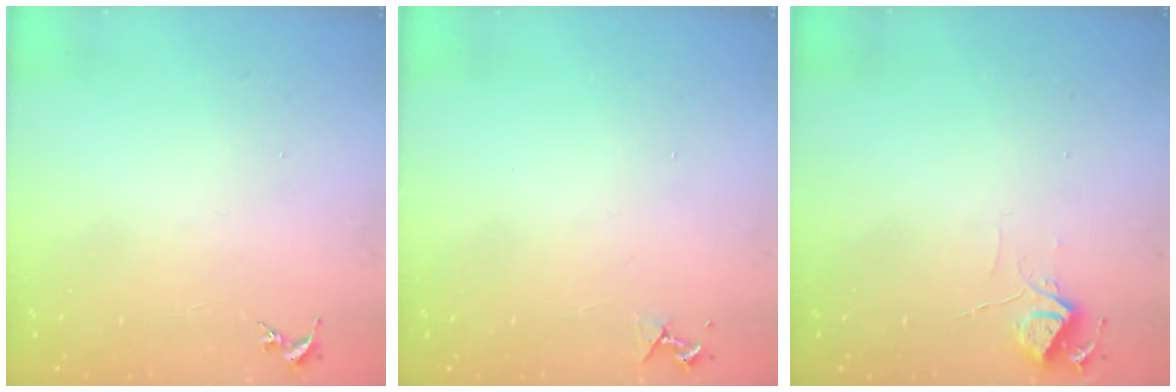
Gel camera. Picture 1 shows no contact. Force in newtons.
{"total": 3.8, "press": 3.7, "slide": 0.6}
{"total": 6.0, "press": 6.0, "slide": 0.7}